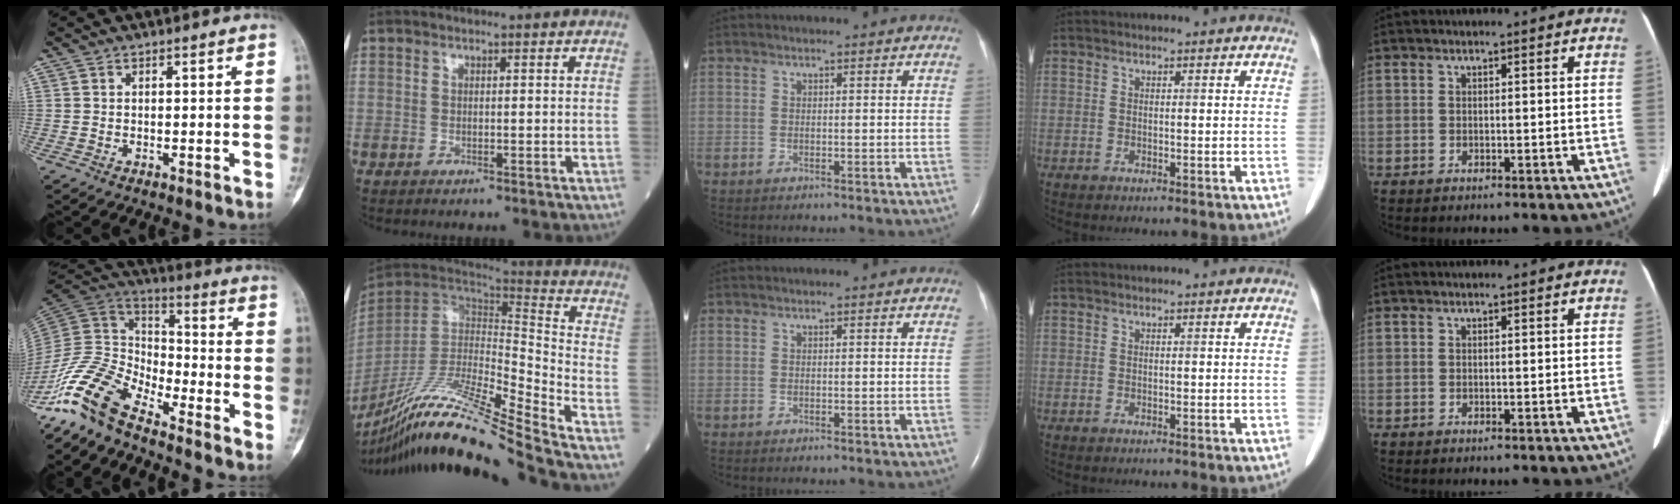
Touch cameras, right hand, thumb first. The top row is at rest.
{"thumb": {"total": 13.8, "force": [-10.9, 5.3, 6.7], "torque": [-0.130, 0.086, -0.223]}, "index": {"total": 22.9, "force": [-18.7, -1.6, 13.1], "torque": [-0.252, -0.037, -0.344]}}